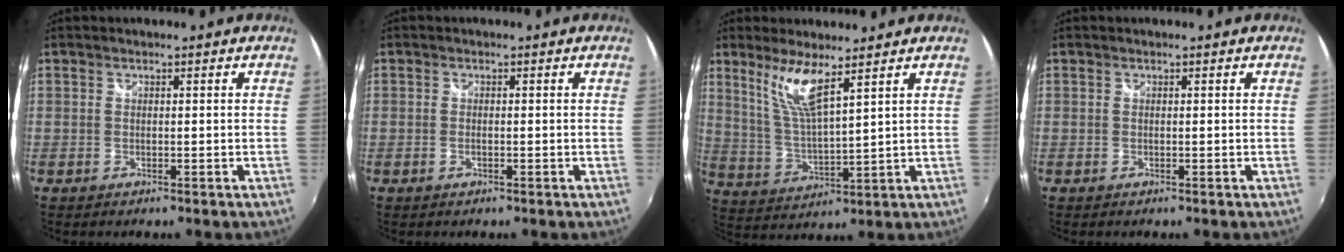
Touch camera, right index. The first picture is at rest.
{"total": 0.9, "force": [-0.4, 0.5, 0.7], "torque": [-0.015, -0.001, -0.008]}
{"total": 8.3, "force": [5.5, 0.7, 6.2], "torque": [-0.118, -0.006, 0.116]}
{"total": 0.0}